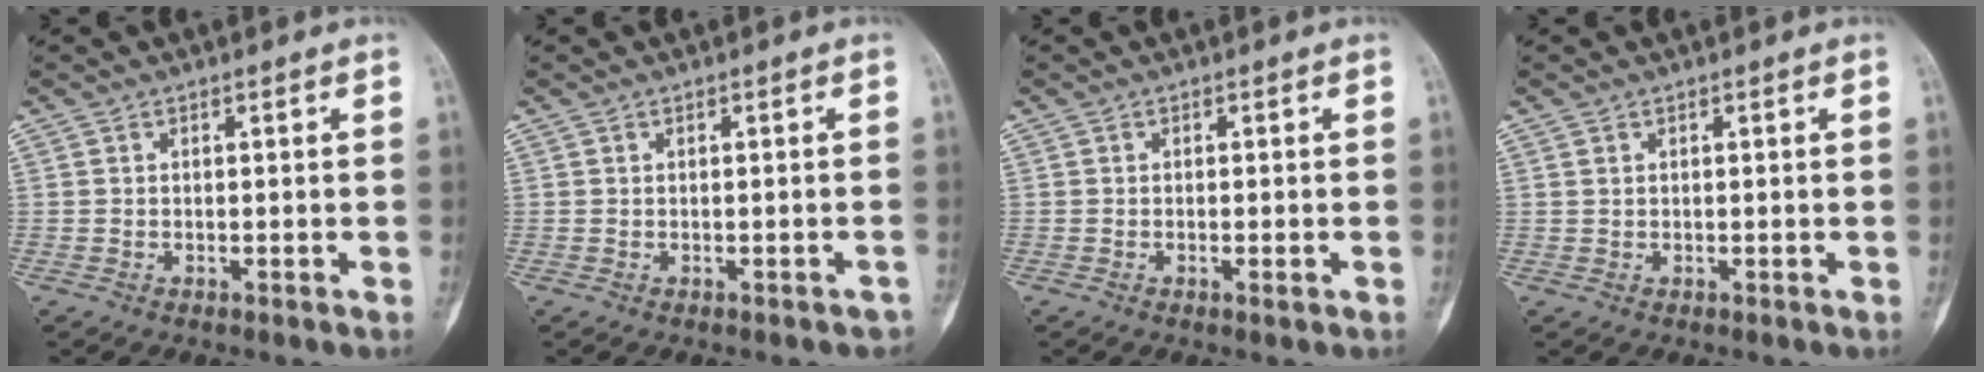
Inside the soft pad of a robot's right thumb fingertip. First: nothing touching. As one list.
[{"total": 1.3, "force": [-0.9, 0.7, 0.6], "torque": [-0.004, 0.012, -0.007]}, {"total": 1.2, "force": [-0.5, 0.3, 1.1], "torque": [-0.017, -0.002, -0.007]}, {"total": 0.6, "force": [0.4, 0.4, 0.2], "torque": [-0.004, 0.001, 0.009]}]